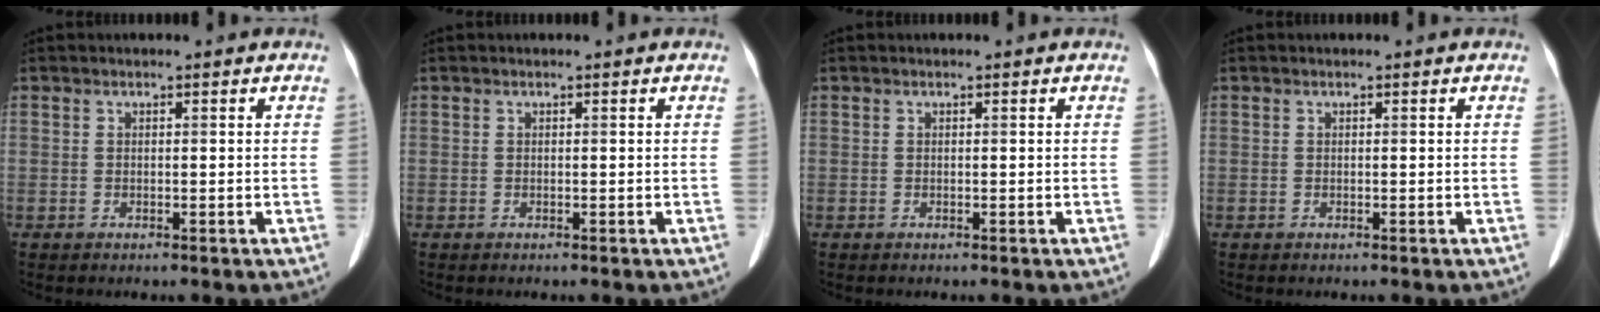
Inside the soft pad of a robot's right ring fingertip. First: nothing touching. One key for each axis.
{"total": 0.0}
{"total": 0.0}
{"total": 0.0}